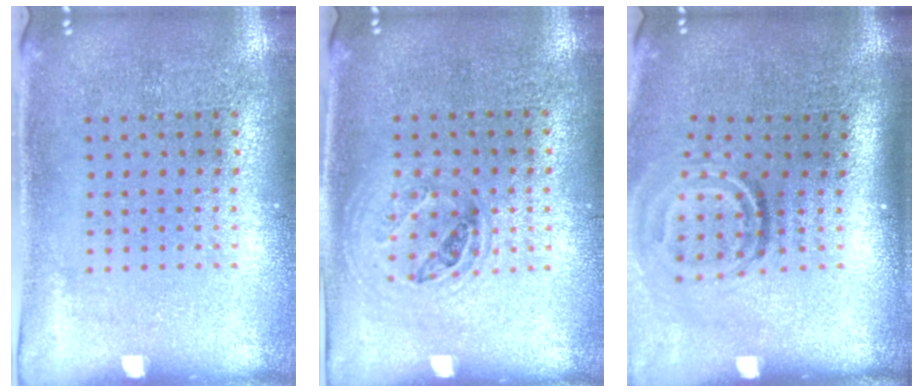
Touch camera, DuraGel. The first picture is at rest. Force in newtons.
{"total": 1.0, "press": 0.9, "slide": 0.3}
{"total": 1.9, "press": 1.1, "slide": 1.5}